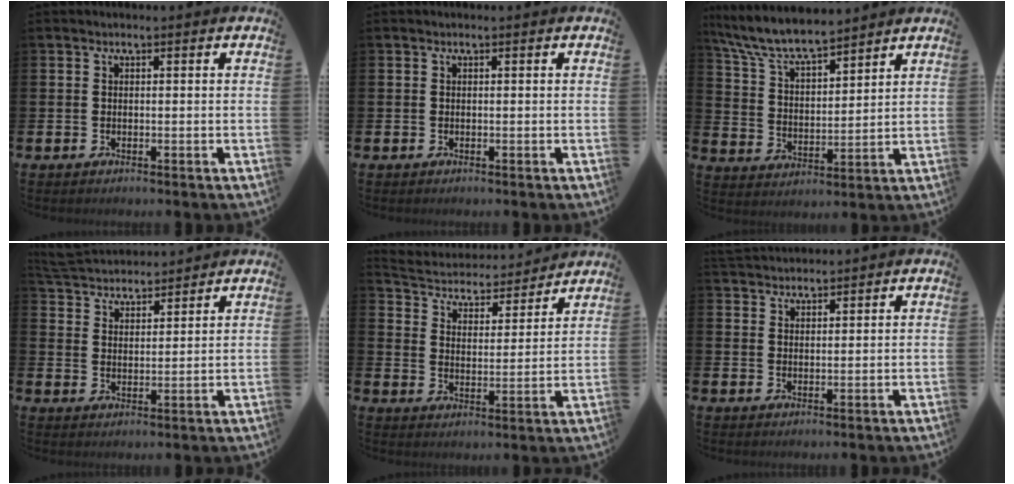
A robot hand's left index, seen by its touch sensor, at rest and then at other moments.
{"total": 0.0}
{"total": 7.8, "force": [7.3, 1.3, 2.6], "torque": [-0.083, -0.041, 0.128]}
{"total": 5.6, "force": [5.5, 0.7, 0.0], "torque": [-0.028, -0.033, 0.102]}
{"total": 4.8, "force": [4.5, 1.5, 0.5], "torque": [-0.039, -0.043, 0.072]}
{"total": 3.0, "force": [3.0, 0.4, -0.1], "torque": [-0.006, -0.012, 0.056]}